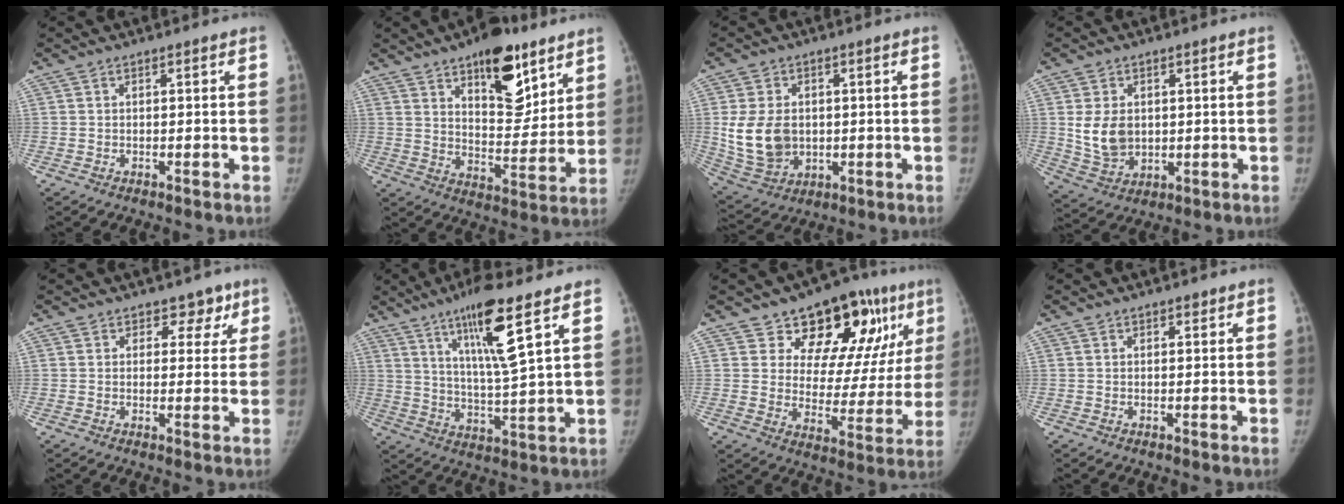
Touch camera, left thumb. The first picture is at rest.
{"total": 17.0, "force": [10.2, 7.8, 11.1], "torque": [-0.105, -0.062, 0.155]}
{"total": 11.5, "force": [0.5, 8.7, 7.5], "torque": [-0.121, -0.008, 0.029]}
{"total": 8.1, "force": [1.1, 6.1, 5.2], "torque": [-0.074, -0.012, 0.035]}
{"total": 4.3, "force": [2.7, 3.2, 1.1], "torque": [0.025, -0.010, 0.031]}
{"total": 13.5, "force": [7.3, 1.4, 11.2], "torque": [-0.198, -0.044, 0.130]}
{"total": 20.0, "force": [11.2, 10.7, 12.6], "torque": [-0.101, -0.037, 0.162]}
{"total": 0.7, "force": [0.5, 0.4, 0.3], "torque": [0.002, -0.003, 0.005]}